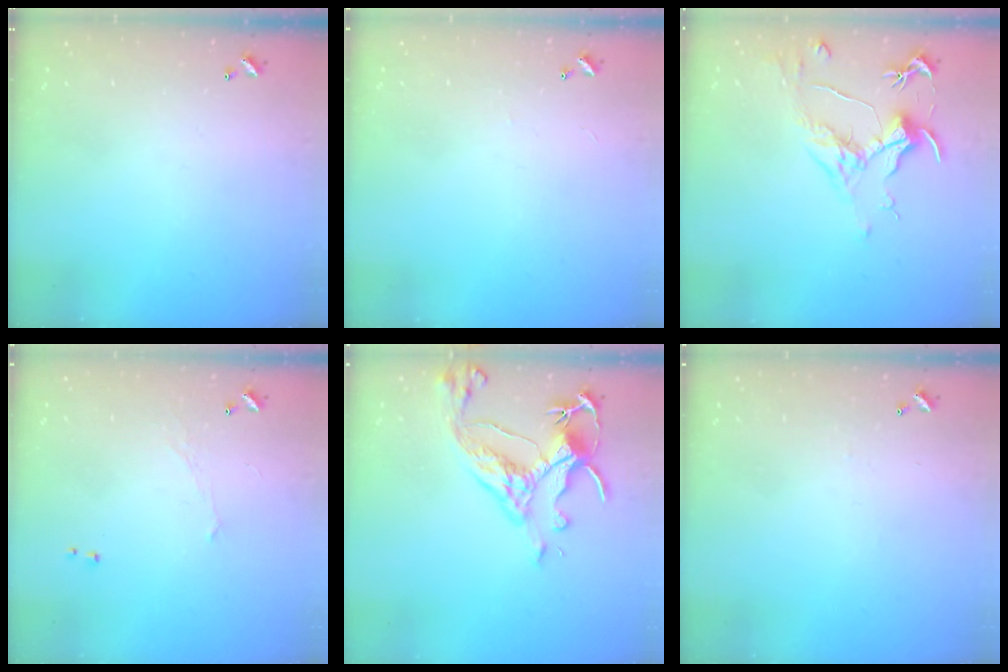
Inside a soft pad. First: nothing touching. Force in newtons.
{"total": 2.1, "press": 2.0, "slide": 0.3}
{"total": 1.6, "press": 1.4, "slide": 0.8}
{"total": 0.0}
{"total": 7.5, "press": 7.3, "slide": 1.5}
{"total": 2.5, "press": 2.4, "slide": 0.6}